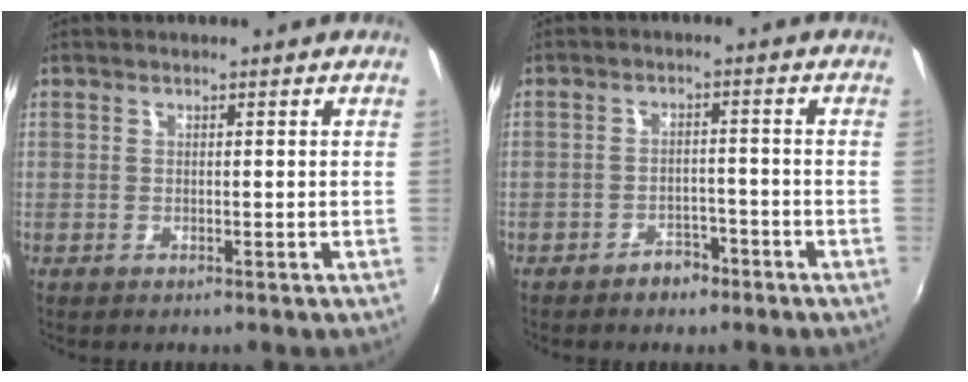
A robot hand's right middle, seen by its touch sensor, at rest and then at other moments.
{"total": 3.8, "force": [-2.9, 2.1, 1.3], "torque": [-0.031, 0.009, -0.035]}